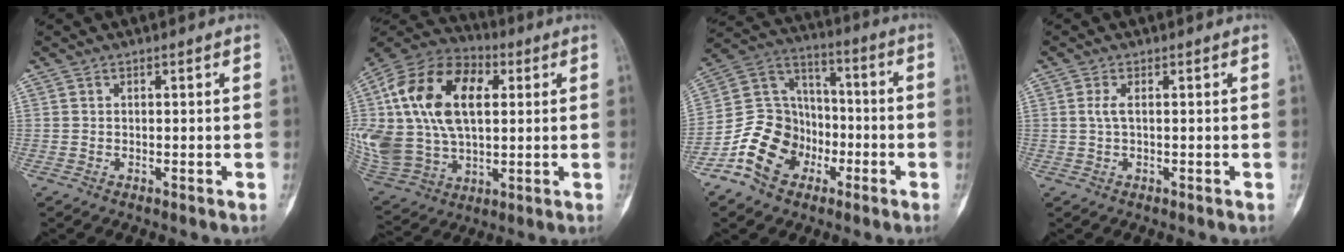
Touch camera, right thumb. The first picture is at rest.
{"total": 30.1, "force": [5.6, 19.0, 22.7], "torque": [-0.483, 0.027, 0.110]}
{"total": 14.3, "force": [-6.3, 11.2, 6.1], "torque": [-0.078, 0.078, -0.118]}
{"total": 1.7, "force": [0.2, 0.5, 1.6], "torque": [-0.046, 0.004, 0.008]}